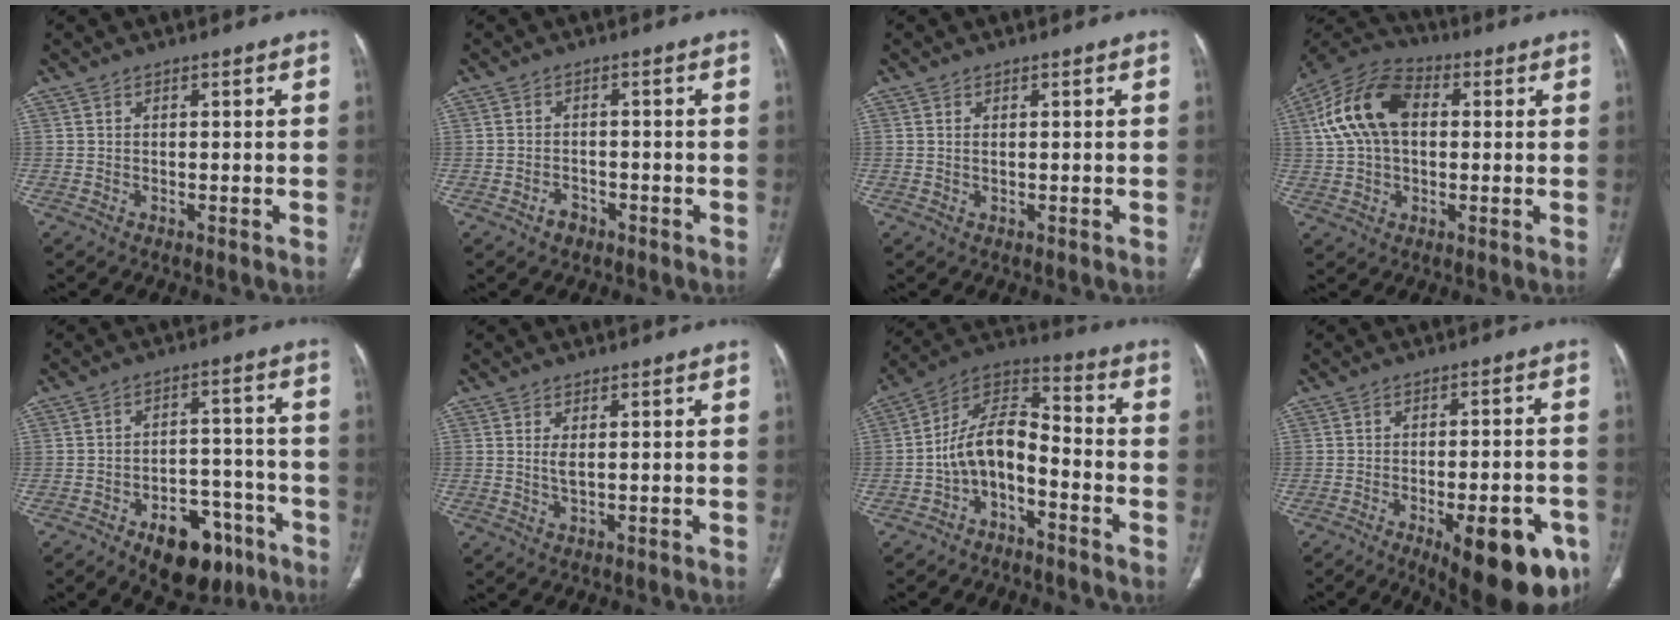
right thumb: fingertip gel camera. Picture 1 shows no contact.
{"total": 2.5, "force": [-1.5, 1.8, 0.9], "torque": [-0.012, 0.014, -0.020]}
{"total": 0.7, "force": [0.2, 0.3, 0.6], "torque": [-0.015, 0.001, 0.006]}
{"total": 15.1, "force": [2.7, 9.7, 11.2], "torque": [-0.214, 0.029, 0.040]}
{"total": 13.5, "force": [-7.9, 7.7, 7.9], "torque": [-0.070, 0.056, -0.108]}
{"total": 2.2, "force": [0.4, 0.8, 2.0], "torque": [-0.043, -0.007, 0.014]}
{"total": 11.1, "force": [-4.2, 6.3, 8.2], "torque": [-0.138, 0.085, -0.085]}
{"total": 15.6, "force": [-7.2, 5.8, 12.6], "torque": [-0.112, 0.018, -0.083]}